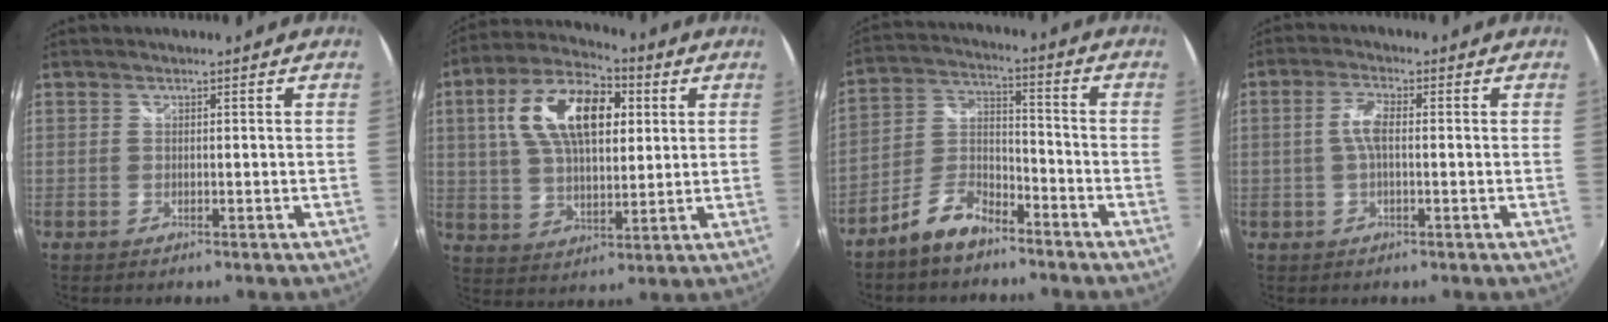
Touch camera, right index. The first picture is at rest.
{"total": 16.7, "force": [4.6, 8.7, 13.5], "torque": [-0.250, 0.033, 0.079]}
{"total": 8.7, "force": [-6.4, 3.7, 4.6], "torque": [-0.108, 0.021, -0.121]}
{"total": 4.0, "force": [-0.1, 1.4, 3.7], "torque": [-0.077, 0.006, -0.001]}